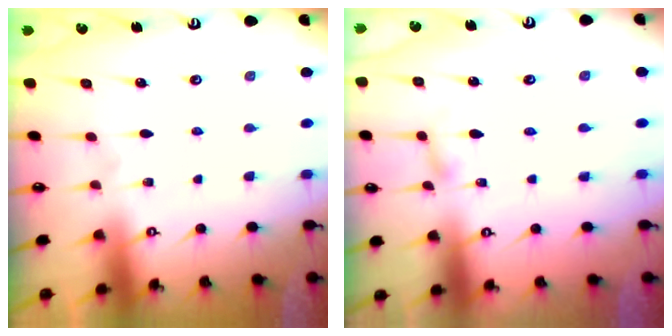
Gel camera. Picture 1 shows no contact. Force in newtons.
{"total": 2.4, "press": 2.4, "slide": 0.2}